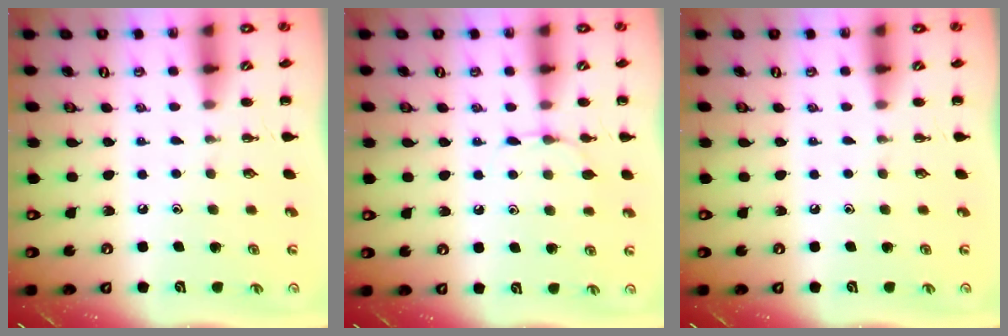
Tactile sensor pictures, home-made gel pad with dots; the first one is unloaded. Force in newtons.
{"total": 4.4, "press": 4.2, "slide": 1.2}
{"total": 0.0}